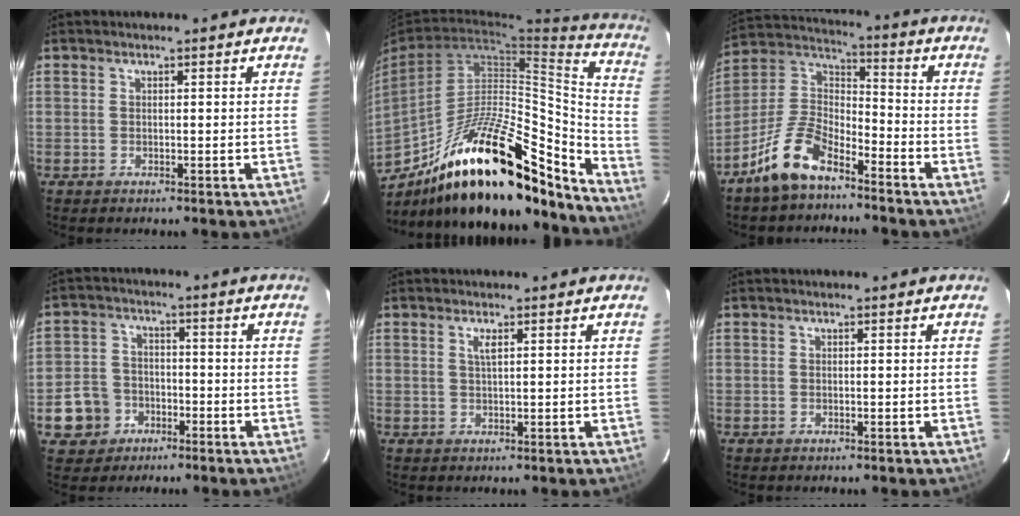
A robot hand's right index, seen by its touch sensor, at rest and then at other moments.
{"total": 27.8, "force": [-19.8, 8.7, 17.5], "torque": [-0.254, 0.001, -0.311]}
{"total": 12.2, "force": [-8.4, 5.2, 7.2], "torque": [-0.163, 0.022, -0.164]}
{"total": 7.9, "force": [-3.4, 6.9, 1.8], "torque": [-0.062, 0.022, -0.052]}
{"total": 1.6, "force": [0.9, 0.3, 1.3], "torque": [-0.023, 0.004, 0.016]}
{"total": 0.0}